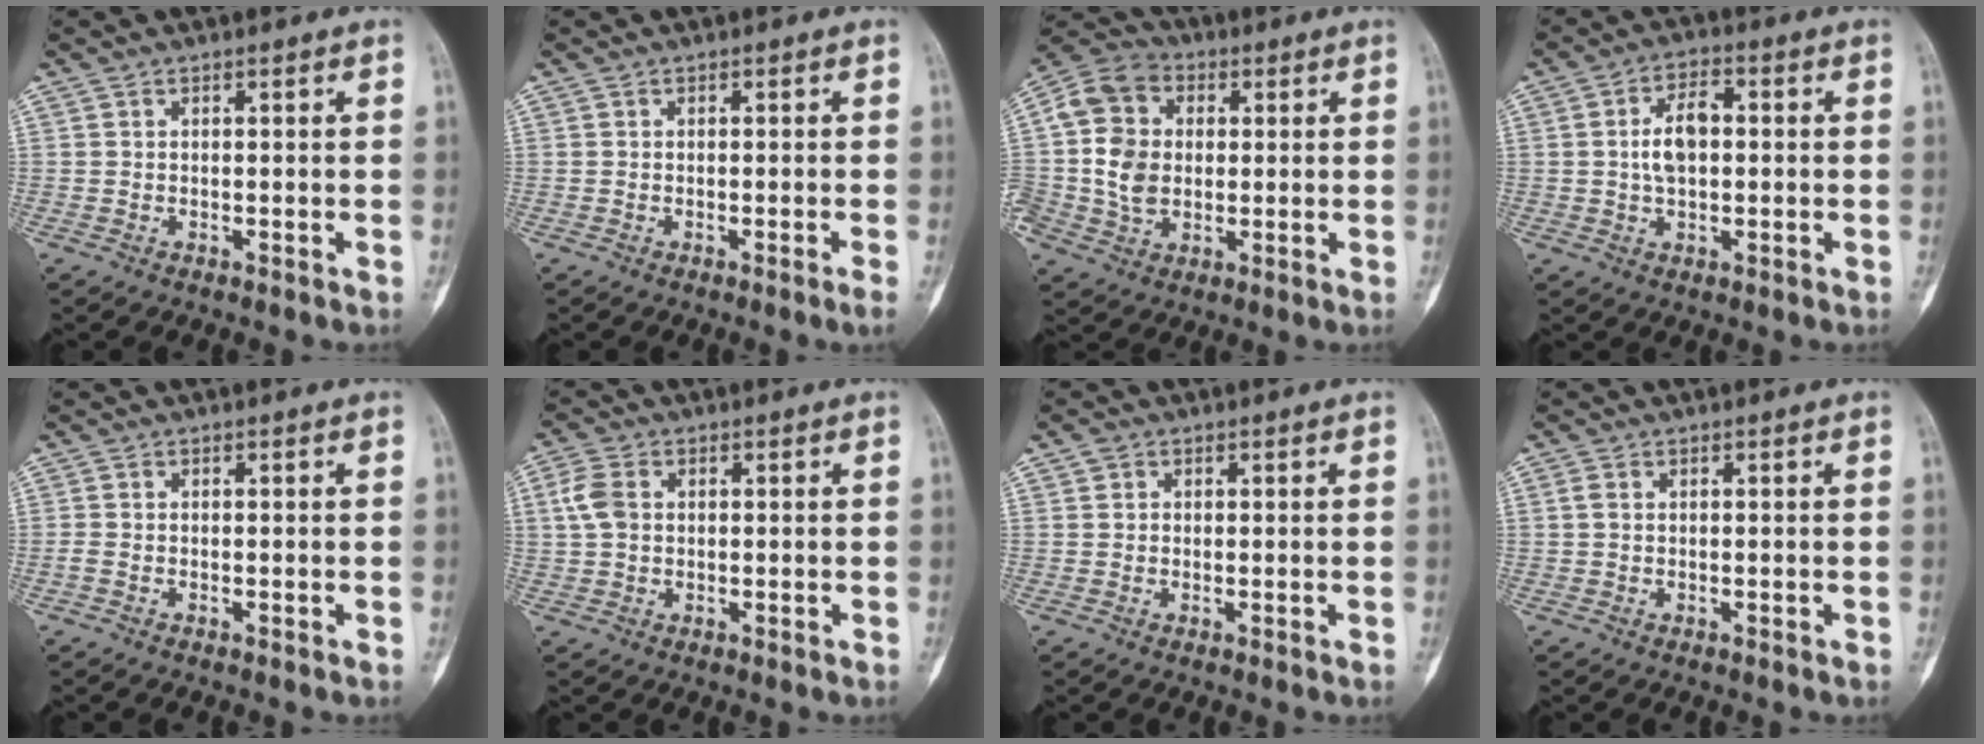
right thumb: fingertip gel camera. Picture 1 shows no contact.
{"total": 1.0, "force": [-0.5, -0.3, 0.8], "torque": [-0.016, 0.000, -0.008]}
{"total": 13.3, "force": [1.1, 10.7, 7.8], "torque": [-0.130, 0.014, 0.014]}
{"total": 6.9, "force": [0.4, 3.8, 5.7], "torque": [-0.090, 0.011, 0.001]}
{"total": 0.7, "force": [-0.3, 0.4, 0.5], "torque": [-0.011, -0.001, -0.008]}
{"total": 5.1, "force": [1.0, 3.7, 3.4], "torque": [-0.076, 0.007, 0.017]}
{"total": 1.5, "force": [0.5, 1.3, 0.5], "torque": [0.003, 0.001, 0.005]}
{"total": 1.4, "force": [0.3, 1.0, 0.9], "torque": [-0.023, 0.002, 0.010]}